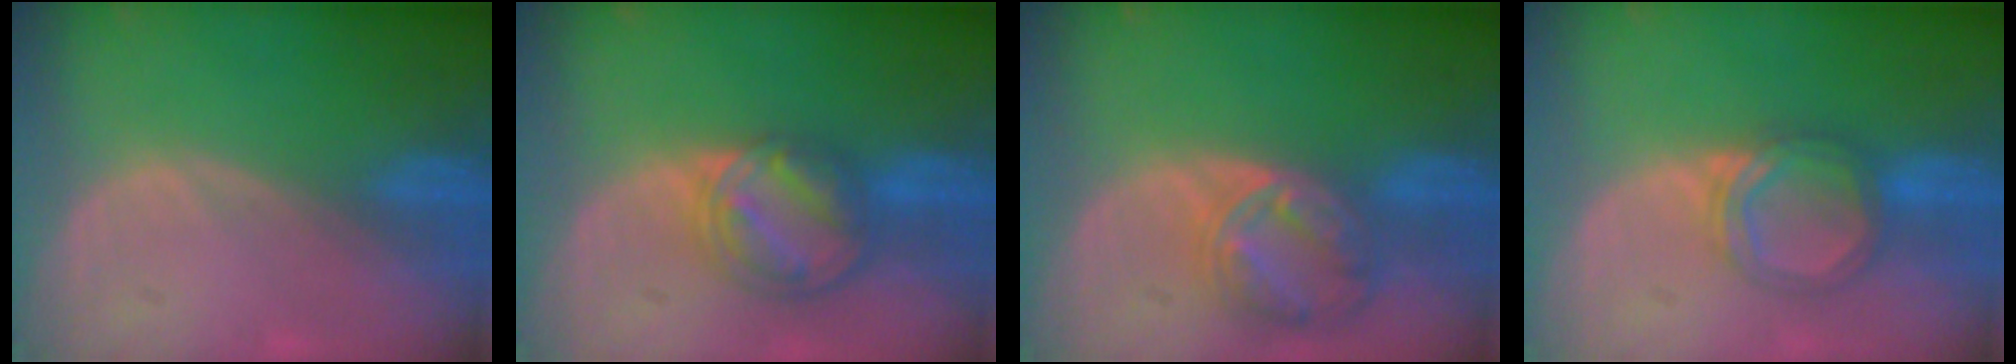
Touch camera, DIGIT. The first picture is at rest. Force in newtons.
{"total": 8.2, "press": 6.9, "slide": 4.4}
{"total": 8.2, "press": 7.0, "slide": 4.2}
{"total": 5.3, "press": 5.1, "slide": 1.5}